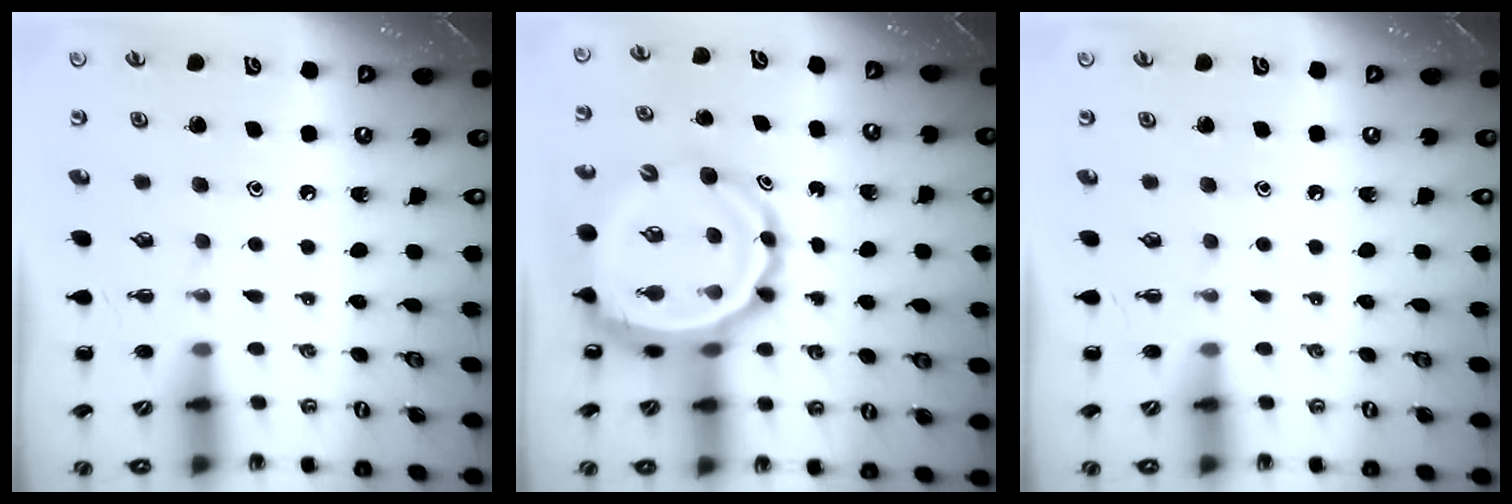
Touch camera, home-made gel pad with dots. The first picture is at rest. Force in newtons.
{"total": 12.2, "press": 11.6, "slide": 3.7}
{"total": 0.0}